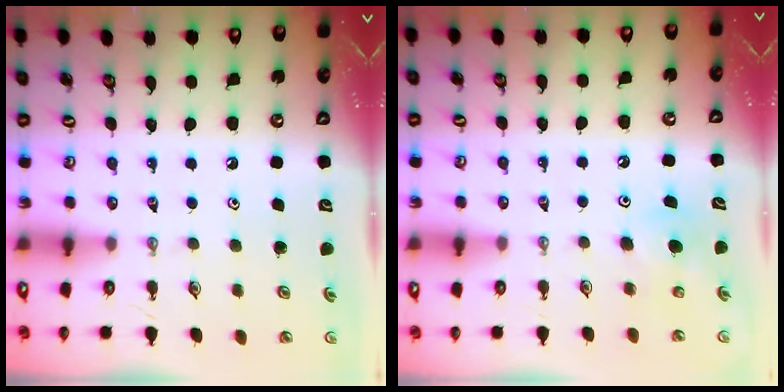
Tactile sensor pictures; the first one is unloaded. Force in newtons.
{"total": 5.5, "press": 5.4, "slide": 1.1}